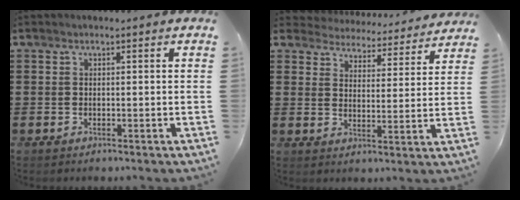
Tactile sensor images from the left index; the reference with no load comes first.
{"total": 4.3, "force": [4.3, 0.2, -0.5], "torque": [-0.020, -0.037, 0.072]}